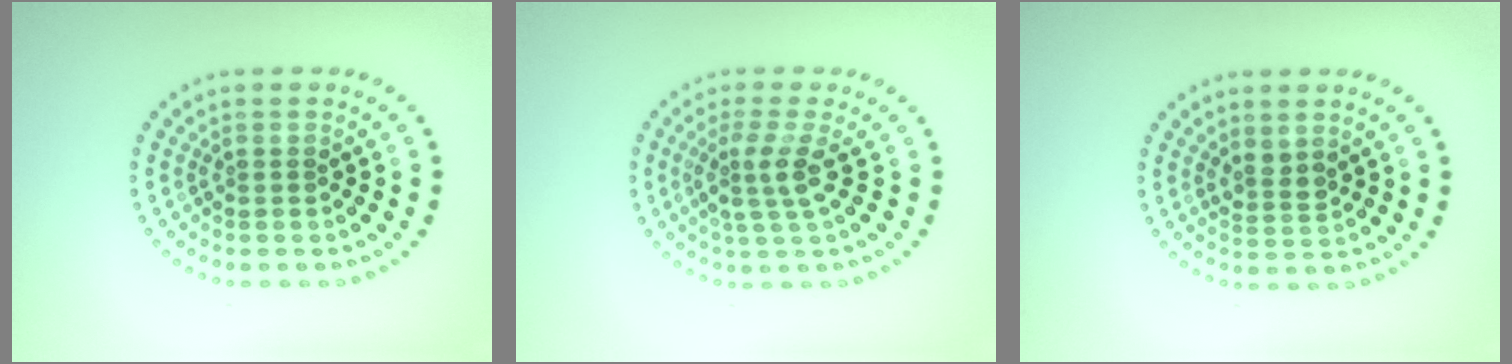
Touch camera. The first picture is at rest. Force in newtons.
{"total": 2.7, "press": 2.0, "slide": 1.8}
{"total": 1.5, "press": 1.2, "slide": 0.9}